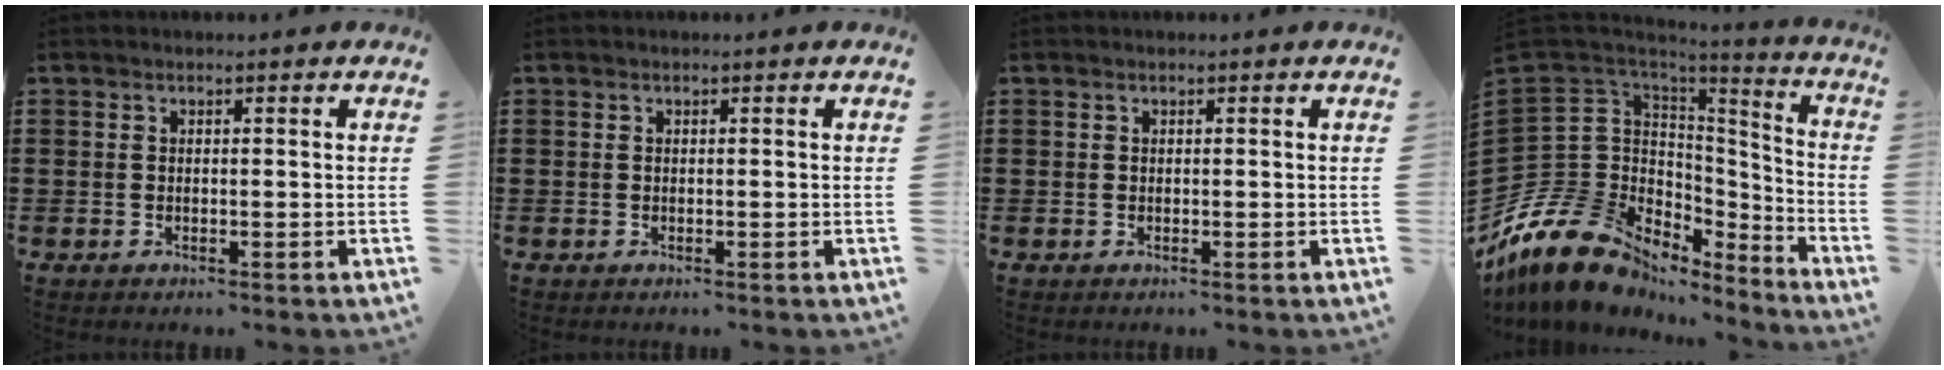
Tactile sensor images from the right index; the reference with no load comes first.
{"total": 0.0}
{"total": 0.0}
{"total": 15.1, "force": [-8.7, 10.0, 7.1], "torque": [-0.184, -0.005, -0.152]}